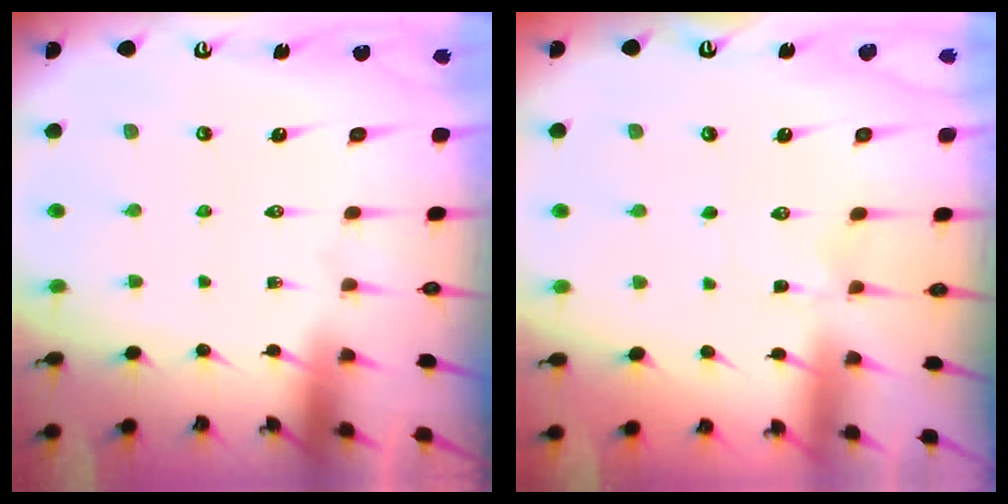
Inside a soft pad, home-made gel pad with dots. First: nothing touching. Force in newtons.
{"total": 2.5, "press": 2.5, "slide": 0.3}